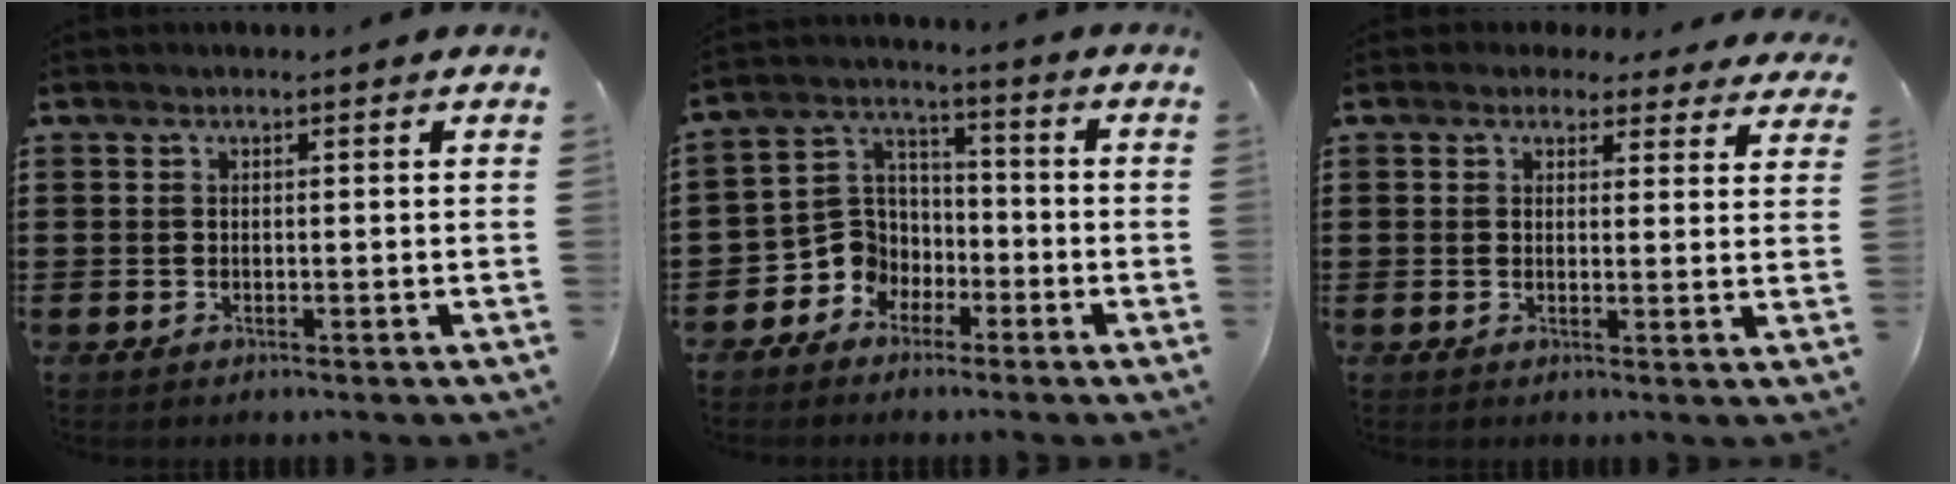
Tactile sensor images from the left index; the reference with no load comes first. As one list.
[{"total": 7.0, "force": [-3.4, 6.0, 1.1], "torque": [-0.062, 0.006, -0.072]}, {"total": 2.5, "force": [2.2, 1.1, 0.6], "torque": [-0.013, -0.005, 0.037]}]